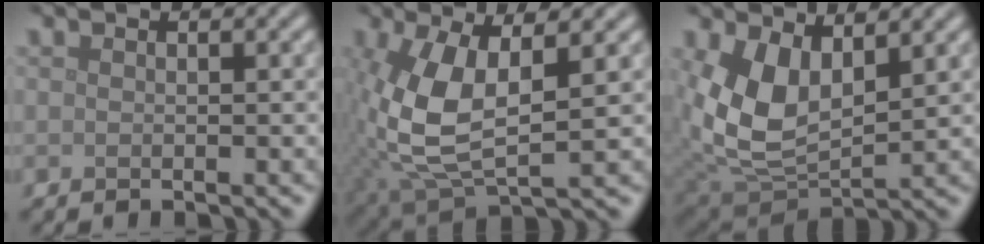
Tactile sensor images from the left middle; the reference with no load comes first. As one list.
[{"total": 8.2, "force": [0.6, 3.7, 7.2], "torque": [-0.171, -0.003, 0.014]}, {"total": 7.3, "force": [1.8, 4.3, 5.6], "torque": [-0.130, -0.015, 0.039]}]